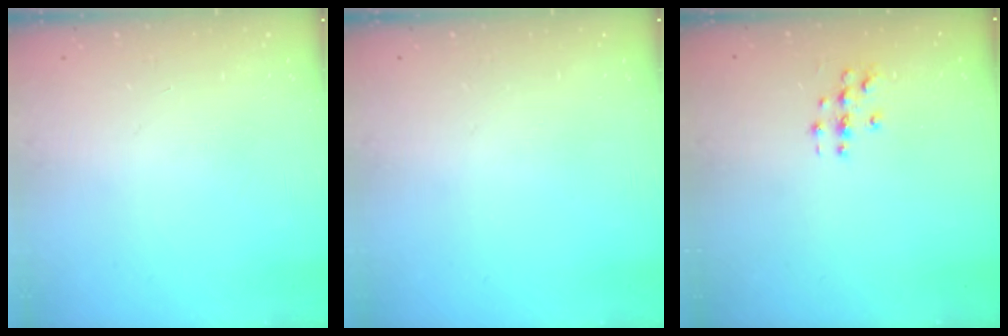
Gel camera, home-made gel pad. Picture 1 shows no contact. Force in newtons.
{"total": 0.0}
{"total": 3.1, "press": 3.0, "slide": 0.3}